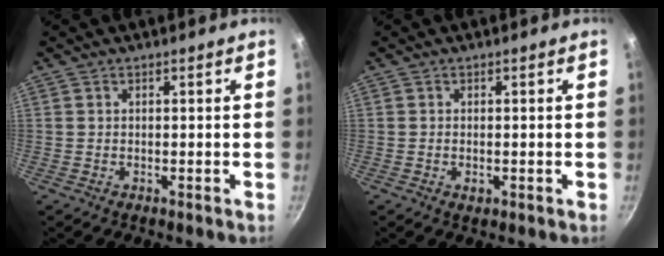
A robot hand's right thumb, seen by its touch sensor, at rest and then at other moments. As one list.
[{"total": 1.3, "force": [-0.4, 0.8, 1.0], "torque": [-0.016, -0.002, -0.005]}]